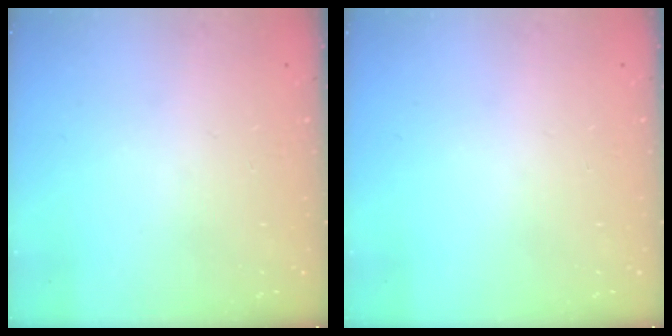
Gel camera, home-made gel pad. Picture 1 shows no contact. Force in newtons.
{"total": 0.0}